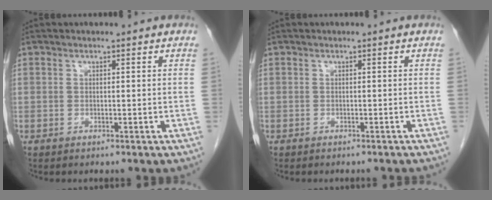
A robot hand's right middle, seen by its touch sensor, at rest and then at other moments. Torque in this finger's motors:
{"motor_torque": [-0.85, -1.29, -0.14, -0.03]}